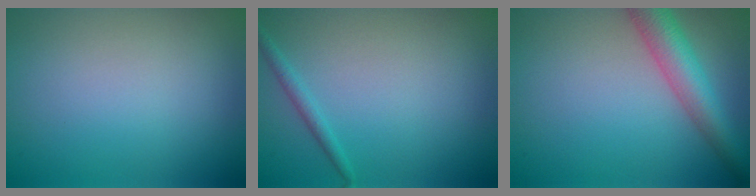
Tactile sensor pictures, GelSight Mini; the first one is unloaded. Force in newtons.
{"total": 1.2, "press": 1.2, "slide": 0.0}
{"total": 5.1, "press": 5.1, "slide": 0.2}